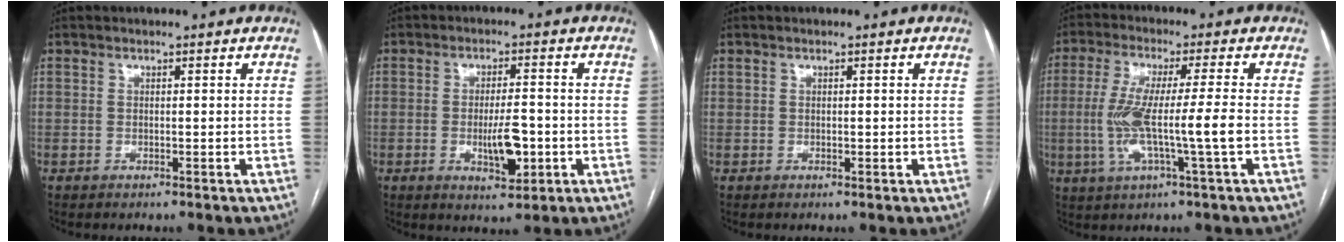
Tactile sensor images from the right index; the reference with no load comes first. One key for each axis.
{"total": 6.3, "fx": -1.5, "fy": 1.9, "fz": 5.8, "tx": -0.101, "ty": -0.007, "tz": -0.019}
{"total": 0.6, "fx": 0.3, "fy": 0.3, "fz": 0.3, "tx": -0.002, "ty": -0.001, "tz": 0.005}
{"total": 10.4, "fx": -1.5, "fy": -0.3, "fz": 10.2, "tx": -0.208, "ty": -0.007, "tz": -0.031}